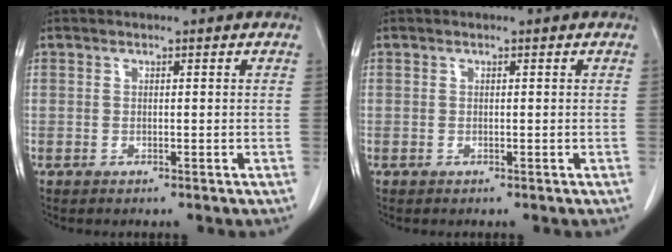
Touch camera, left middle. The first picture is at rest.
{"total": 0.0}